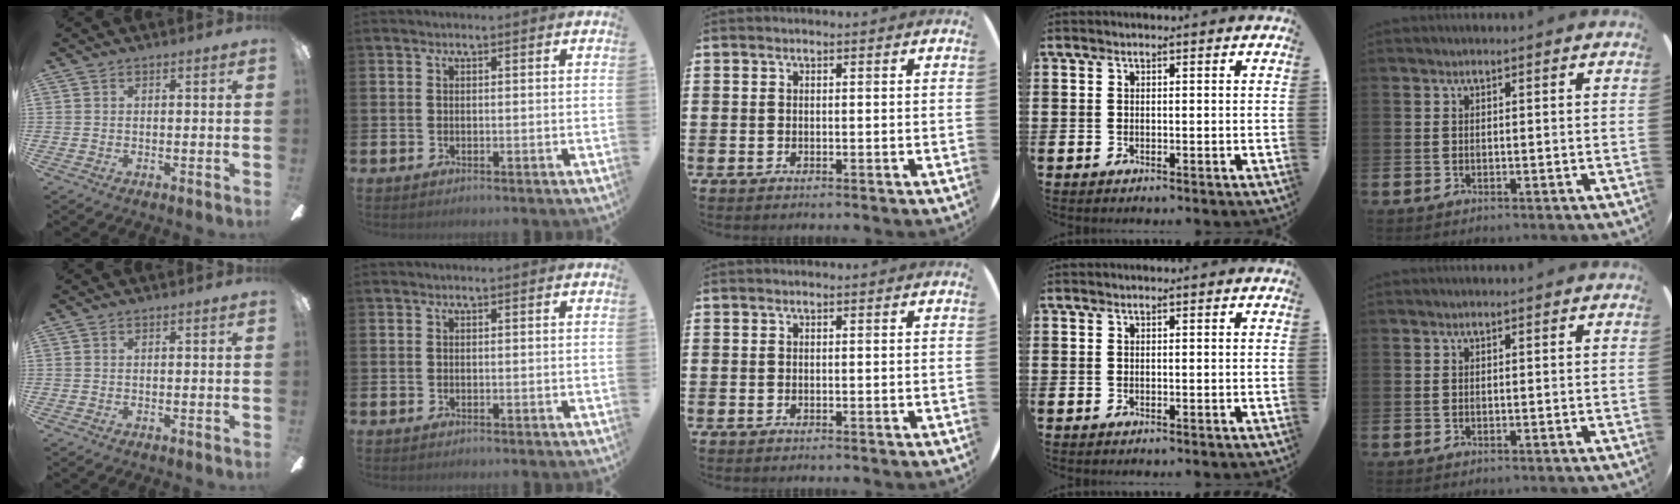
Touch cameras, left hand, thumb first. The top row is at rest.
{}